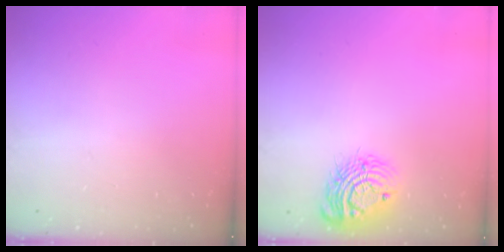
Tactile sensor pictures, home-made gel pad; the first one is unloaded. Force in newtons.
{"total": 13.3, "press": 13.3, "slide": 0.9}